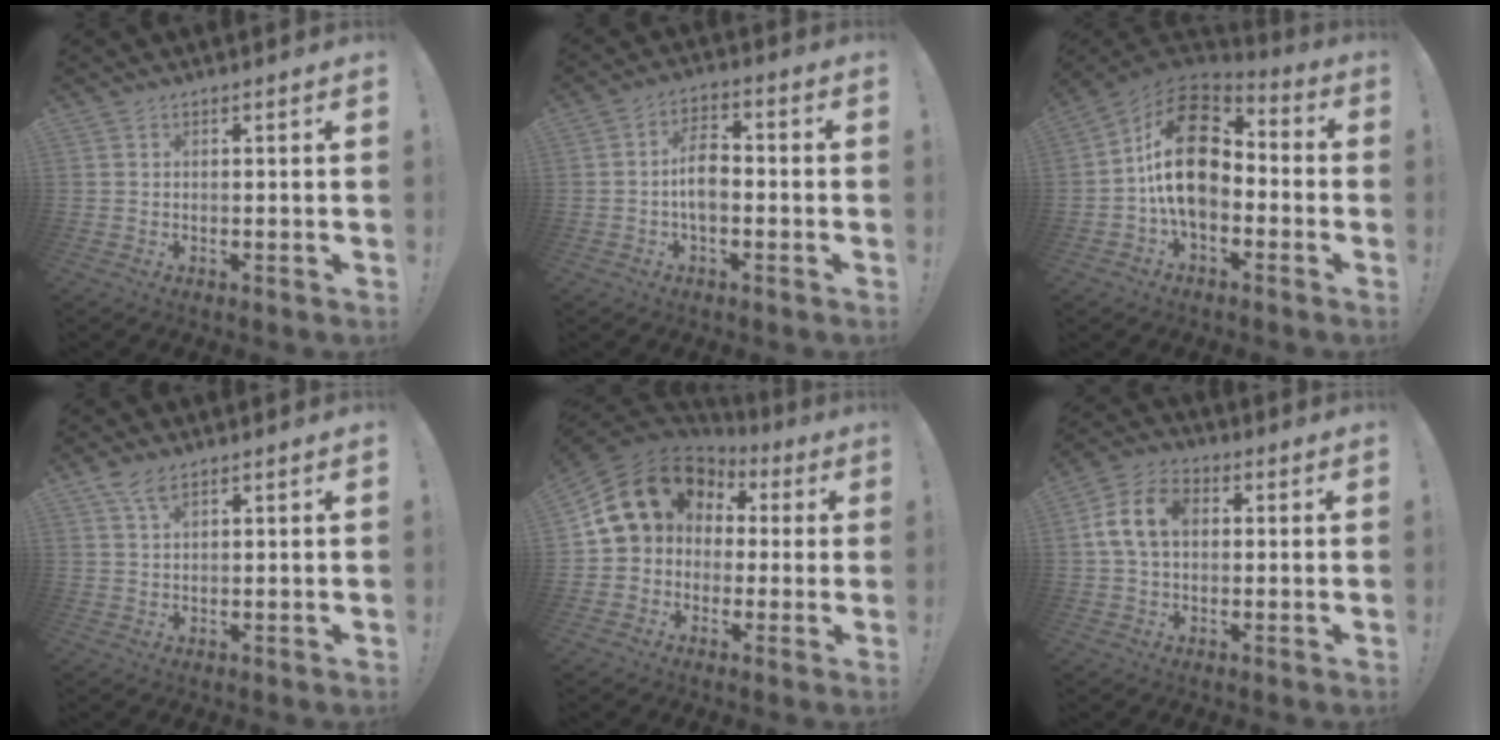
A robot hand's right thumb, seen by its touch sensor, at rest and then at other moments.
{"total": 7.7, "force": [-1.0, 4.5, 6.2], "torque": [-0.111, 0.008, -0.018]}
{"total": 20.3, "force": [1.4, 13.0, 15.6], "torque": [-0.271, 0.016, 0.028]}
{"total": 4.2, "force": [2.7, 1.8, 2.7], "torque": [-0.049, -0.010, 0.049]}
{"total": 16.7, "force": [5.5, 13.5, 8.1], "torque": [-0.123, -0.015, 0.118]}
{"total": 11.1, "force": [1.5, 7.6, 8.0], "torque": [-0.153, 0.013, 0.029]}